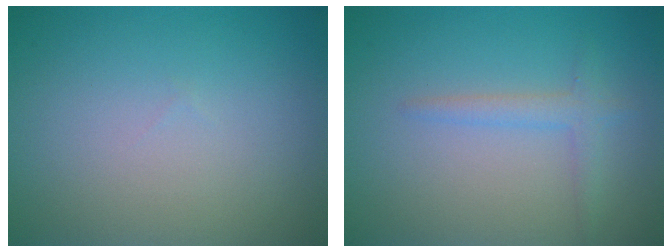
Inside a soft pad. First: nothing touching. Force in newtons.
{"total": 1.7, "press": 1.7, "slide": 0.1}